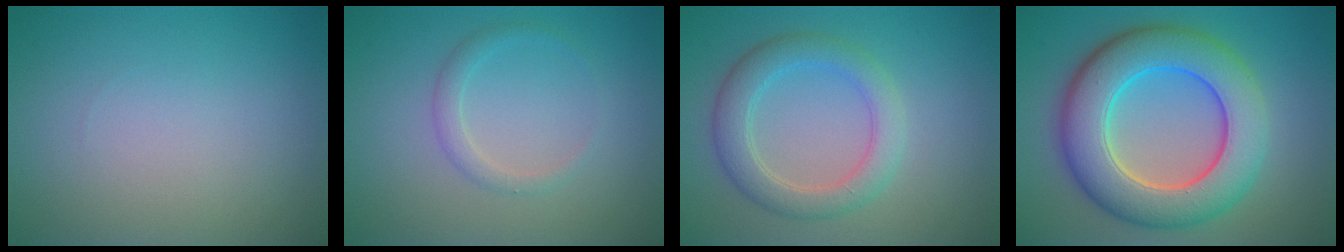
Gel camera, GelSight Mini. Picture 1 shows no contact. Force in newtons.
{"total": 1.5, "press": 1.5, "slide": 0.0}
{"total": 4.0, "press": 4.0, "slide": 0.1}
{"total": 9.9, "press": 9.9, "slide": 0.3}